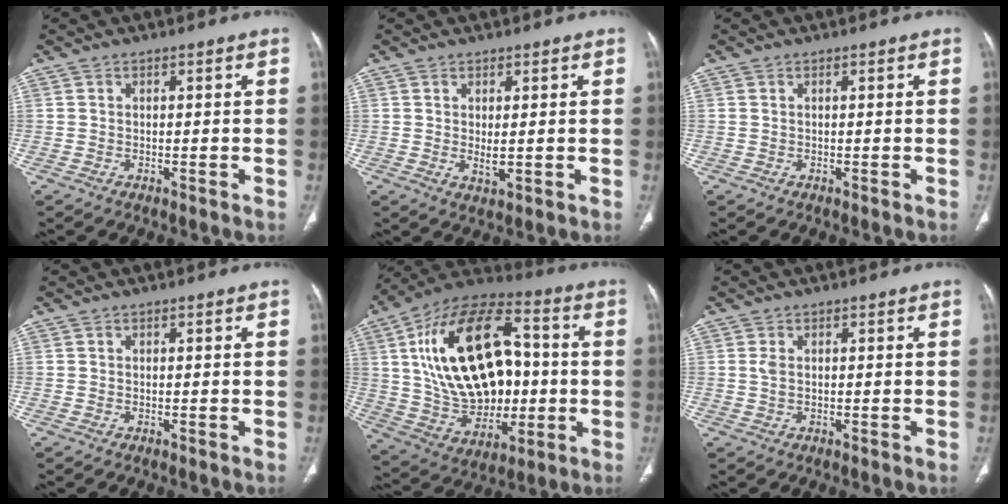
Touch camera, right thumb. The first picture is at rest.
{"total": 2.5, "force": [0.2, 0.9, 2.3], "torque": [-0.041, -0.009, 0.008]}
{"total": 0.0}
{"total": 0.0}
{"total": 27.5, "force": [2.8, 16.8, 21.5], "torque": [-0.345, 0.014, 0.056]}
{"total": 1.2, "force": [0.2, 0.6, 1.0], "torque": [-0.026, 0.001, 0.006]}